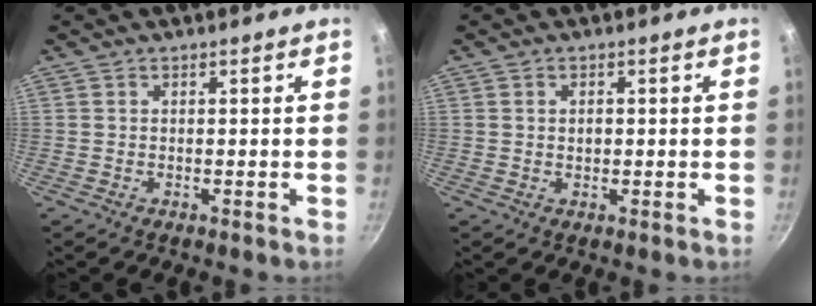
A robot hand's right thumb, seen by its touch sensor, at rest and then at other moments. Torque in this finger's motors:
{"motor_torque": [-0.41, 0.28, -0.42, 0.29, 0.08]}